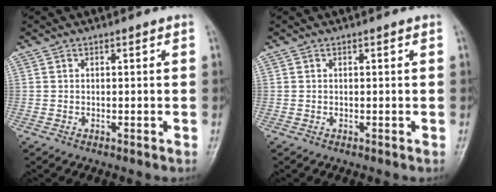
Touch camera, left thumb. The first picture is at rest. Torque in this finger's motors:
{"motor_torque": [0.00, 0.00, -0.01, 0.00, 0.00]}